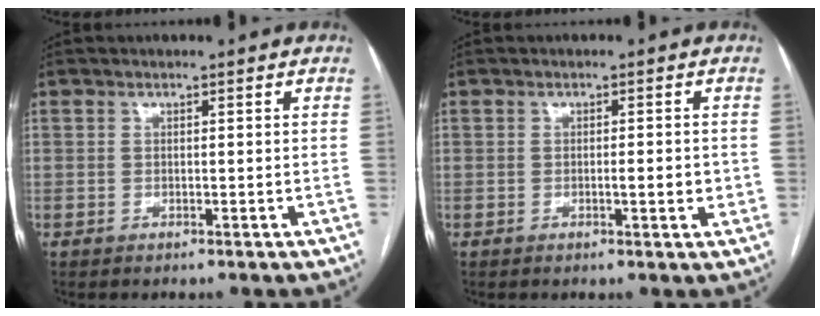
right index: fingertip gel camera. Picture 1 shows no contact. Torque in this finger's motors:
{"motor_torque": [1.13, 0.27, 0.34, 0.05]}